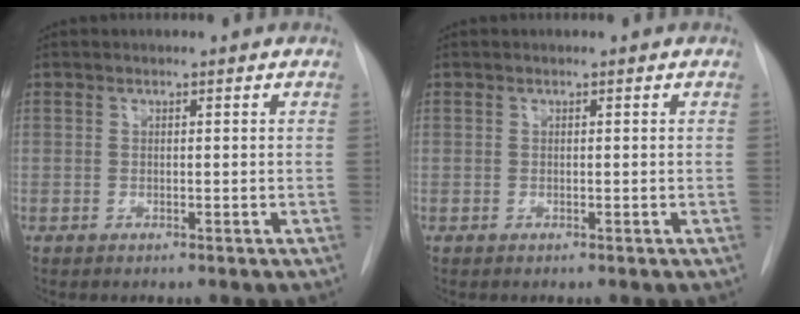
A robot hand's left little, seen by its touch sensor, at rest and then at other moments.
{"total": 0.0}